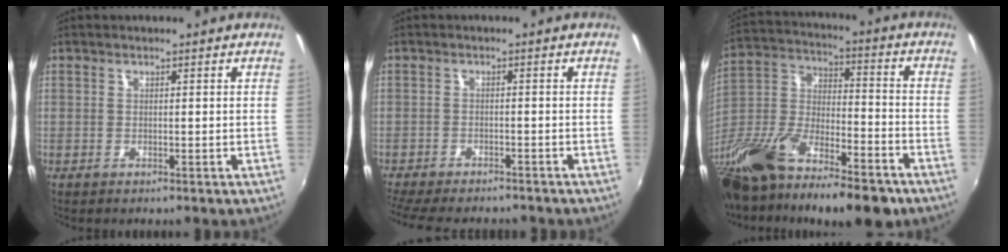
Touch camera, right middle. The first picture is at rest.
{"total": 11.0, "force": [-9.7, 2.4, 4.6], "torque": [-0.111, -0.025, -0.151]}
{"total": 26.0, "force": [-16.8, 9.5, 17.4], "torque": [-0.350, -0.033, -0.288]}